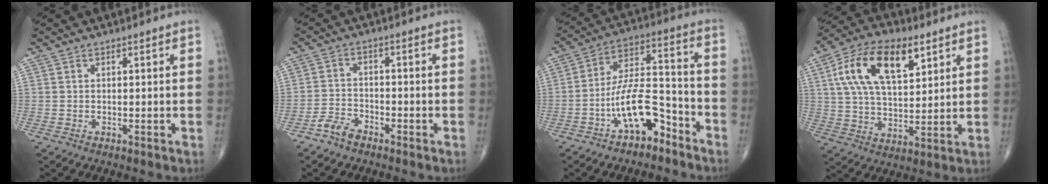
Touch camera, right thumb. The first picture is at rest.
{"total": 3.9, "force": [-3.0, 2.0, 1.5], "torque": [-0.025, 0.016, -0.061]}
{"total": 12.6, "force": [-6.8, 5.6, 9.0], "torque": [-0.157, 0.073, -0.119]}
{"total": 17.3, "force": [7.0, 8.8, 13.2], "torque": [-0.223, -0.005, 0.125]}